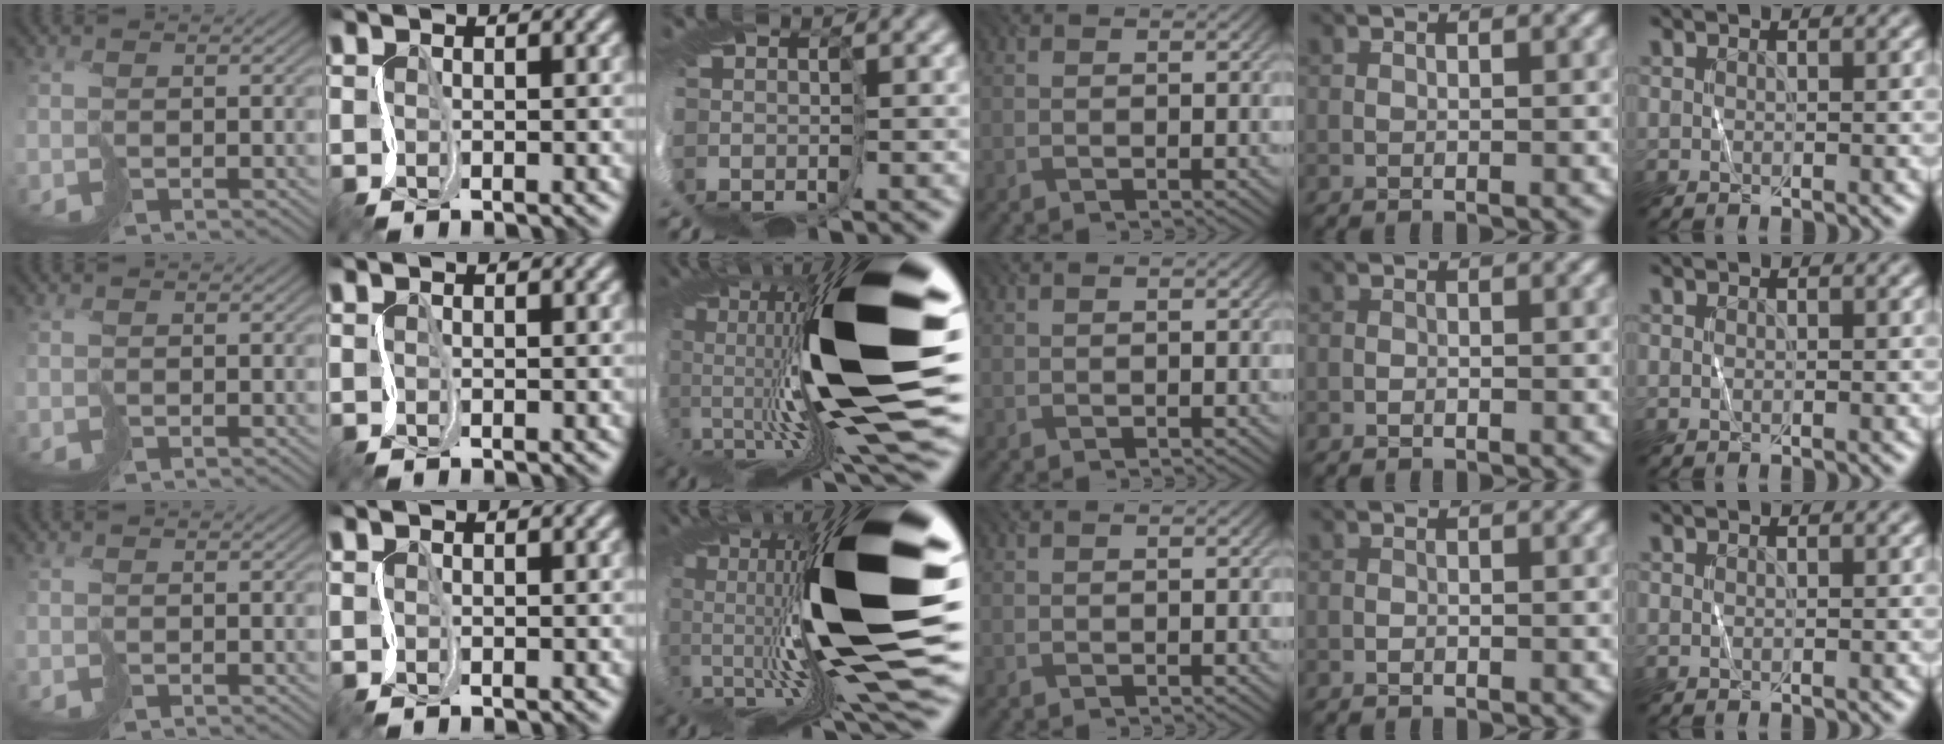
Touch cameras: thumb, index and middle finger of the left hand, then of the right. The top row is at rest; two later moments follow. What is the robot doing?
{"motion": "cut", "object": "tape"}